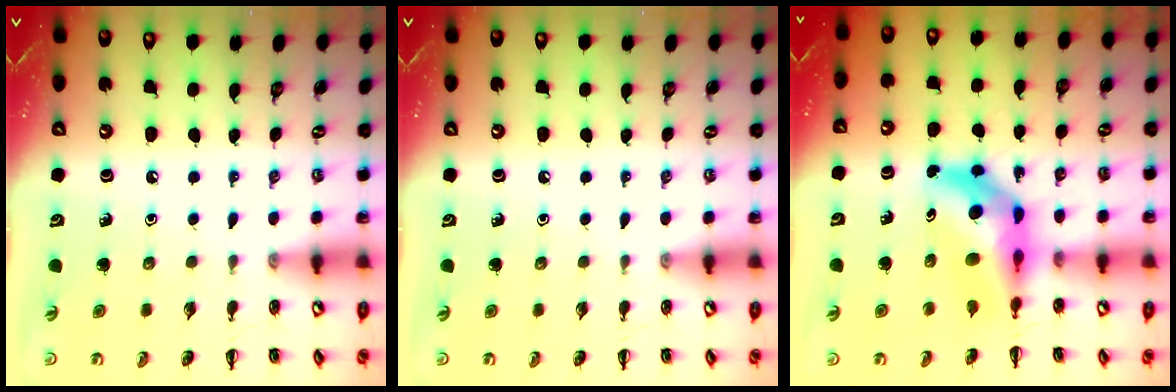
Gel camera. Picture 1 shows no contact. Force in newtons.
{"total": 0.0}
{"total": 9.9, "press": 9.3, "slide": 3.5}